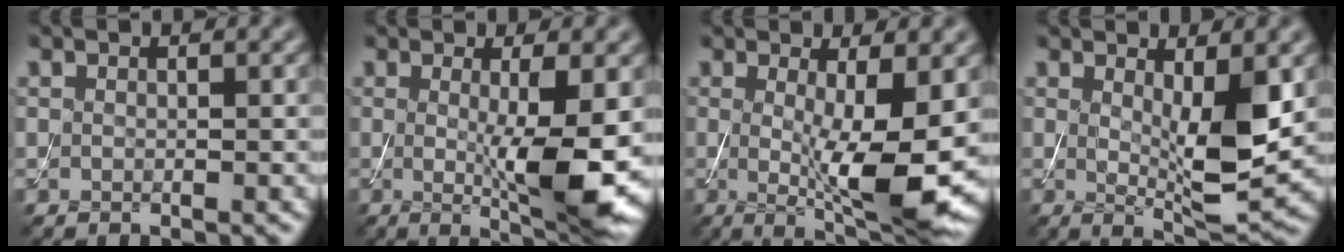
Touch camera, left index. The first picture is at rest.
{"total": 6.9, "force": [-0.4, 1.2, 6.8], "torque": [-0.104, -0.017, 0.002]}
{"total": 7.9, "force": [-0.4, 1.7, 7.7], "torque": [-0.117, -0.020, 0.001]}
{"total": 5.7, "force": [0.6, 1.4, 5.5], "torque": [-0.089, -0.019, 0.017]}